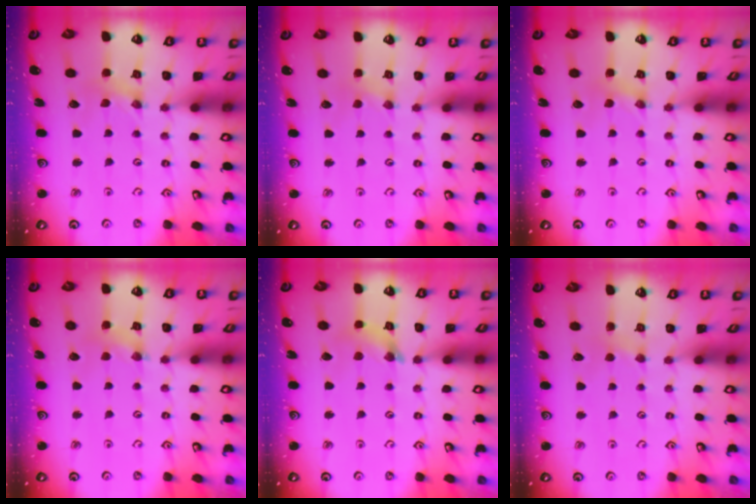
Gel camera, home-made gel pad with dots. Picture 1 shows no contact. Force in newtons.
{"total": 0.0}
{"total": 0.7, "press": 0.7, "slide": 0.2}
{"total": 2.6, "press": 2.5, "slide": 0.4}
{"total": 3.9, "press": 3.9, "slide": 0.4}
{"total": 2.0, "press": 2.0, "slide": 0.3}